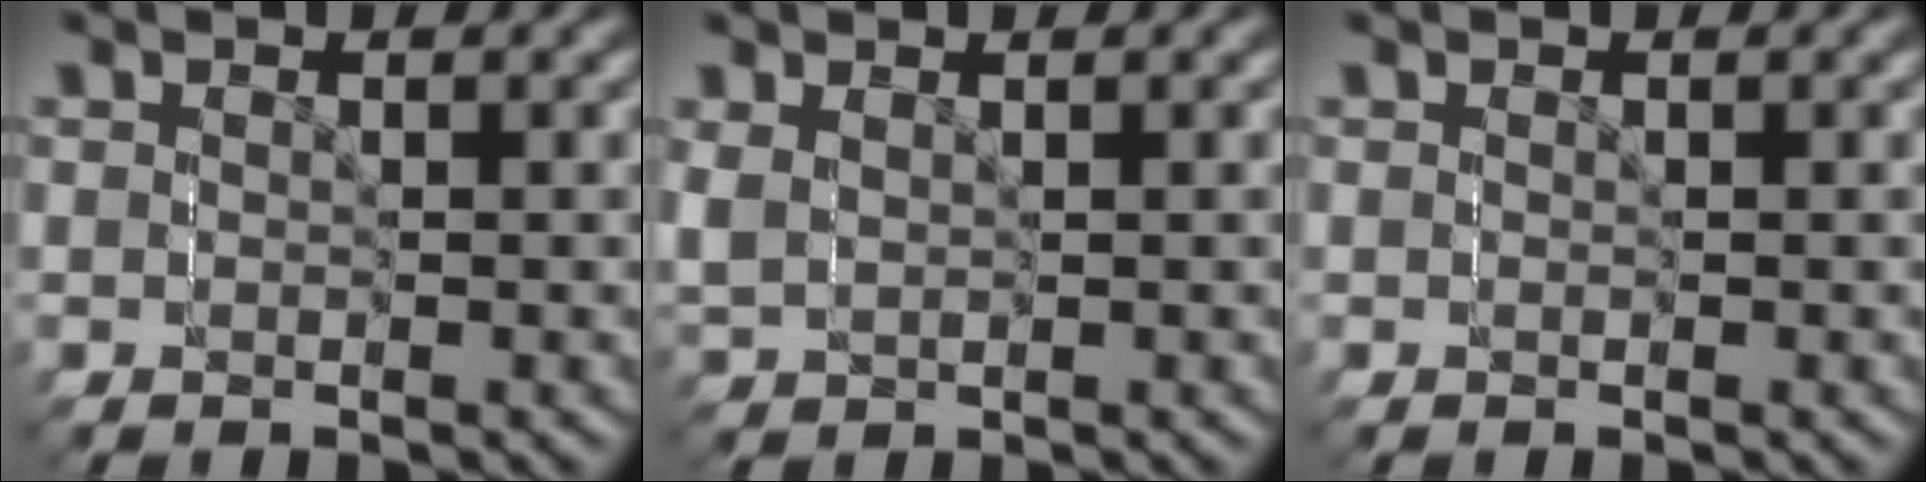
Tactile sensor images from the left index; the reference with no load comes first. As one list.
[{"total": 0.8, "force": [0.1, 0.5, -0.6], "torque": [-0.006, 0.000, 0.005]}, {"total": 0.0}]